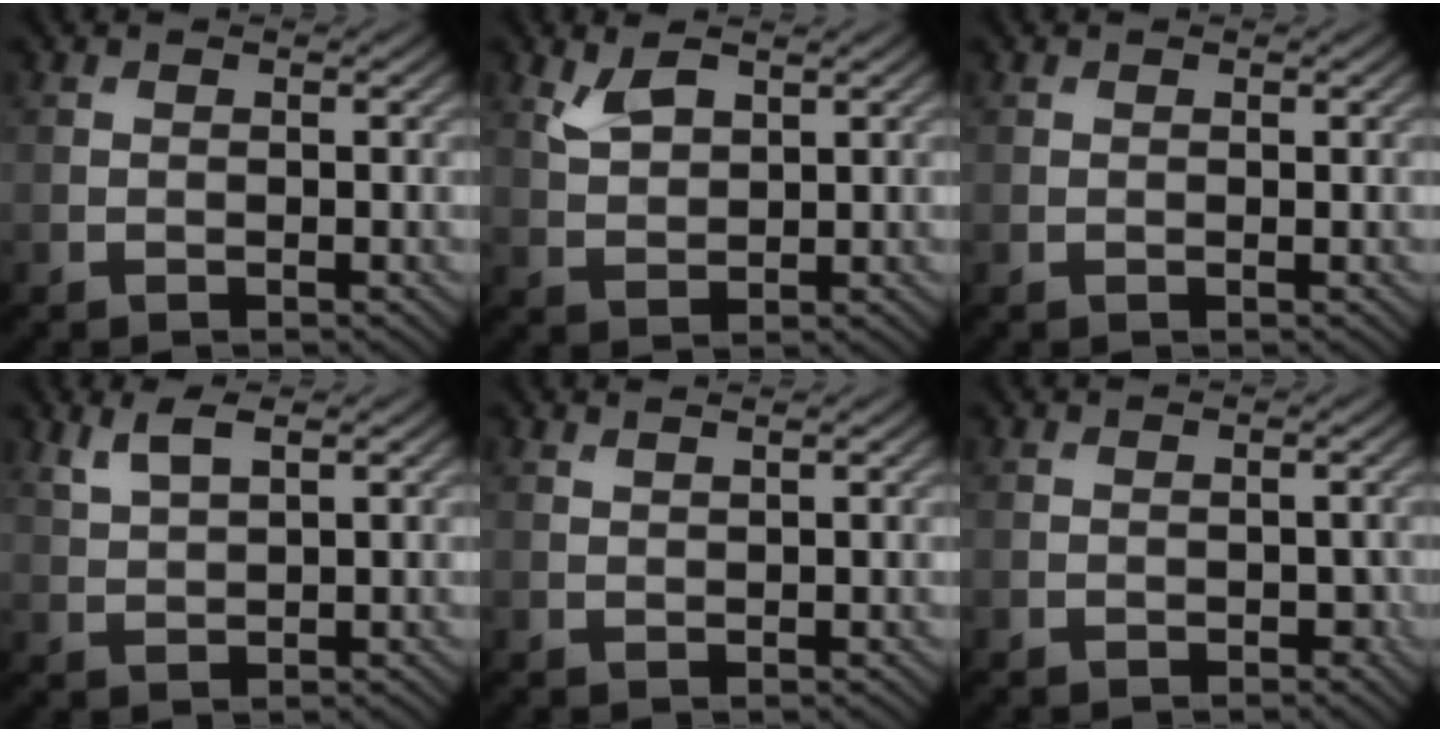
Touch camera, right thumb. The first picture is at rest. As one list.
[{"total": 3.5, "force": [2.1, 1.5, 2.4], "torque": [-0.060, -0.001, 0.047]}, {"total": 0.0}, {"total": 3.5, "force": [2.3, 0.9, 2.5], "torque": [-0.063, 0.003, 0.054]}, {"total": 0.9, "force": [0.8, 0.0, 0.4], "torque": [-0.009, 0.003, 0.014]}, {"total": 0.8, "force": [-0.3, 0.6, 0.5], "torque": [-0.007, -0.006, -0.003]}]